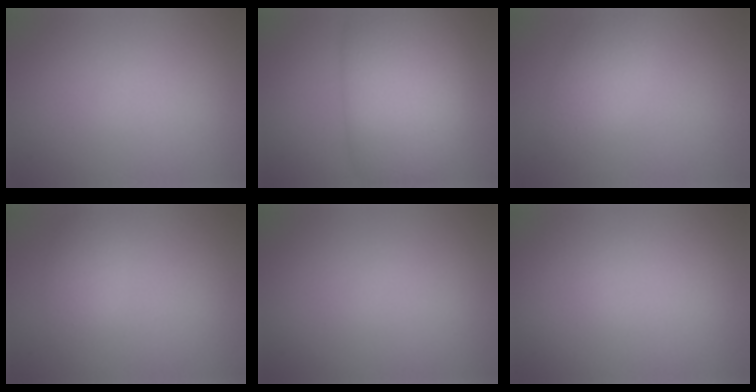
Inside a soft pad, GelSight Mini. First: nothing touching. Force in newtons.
{"total": 11.1, "press": 11.1, "slide": 0.4}
{"total": 2.9, "press": 2.9, "slide": 0.1}
{"total": 1.9, "press": 1.9, "slide": 0.1}
{"total": 0.0}
{"total": 0.0}